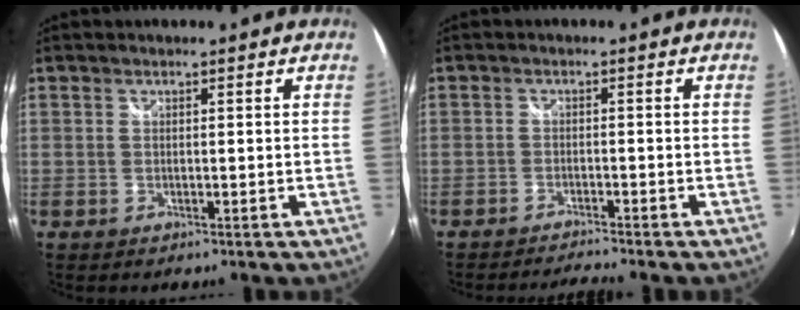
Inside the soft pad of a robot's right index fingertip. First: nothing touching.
{"total": 3.4, "force": [-3.3, -0.6, 0.7], "torque": [-0.026, -0.004, -0.058]}